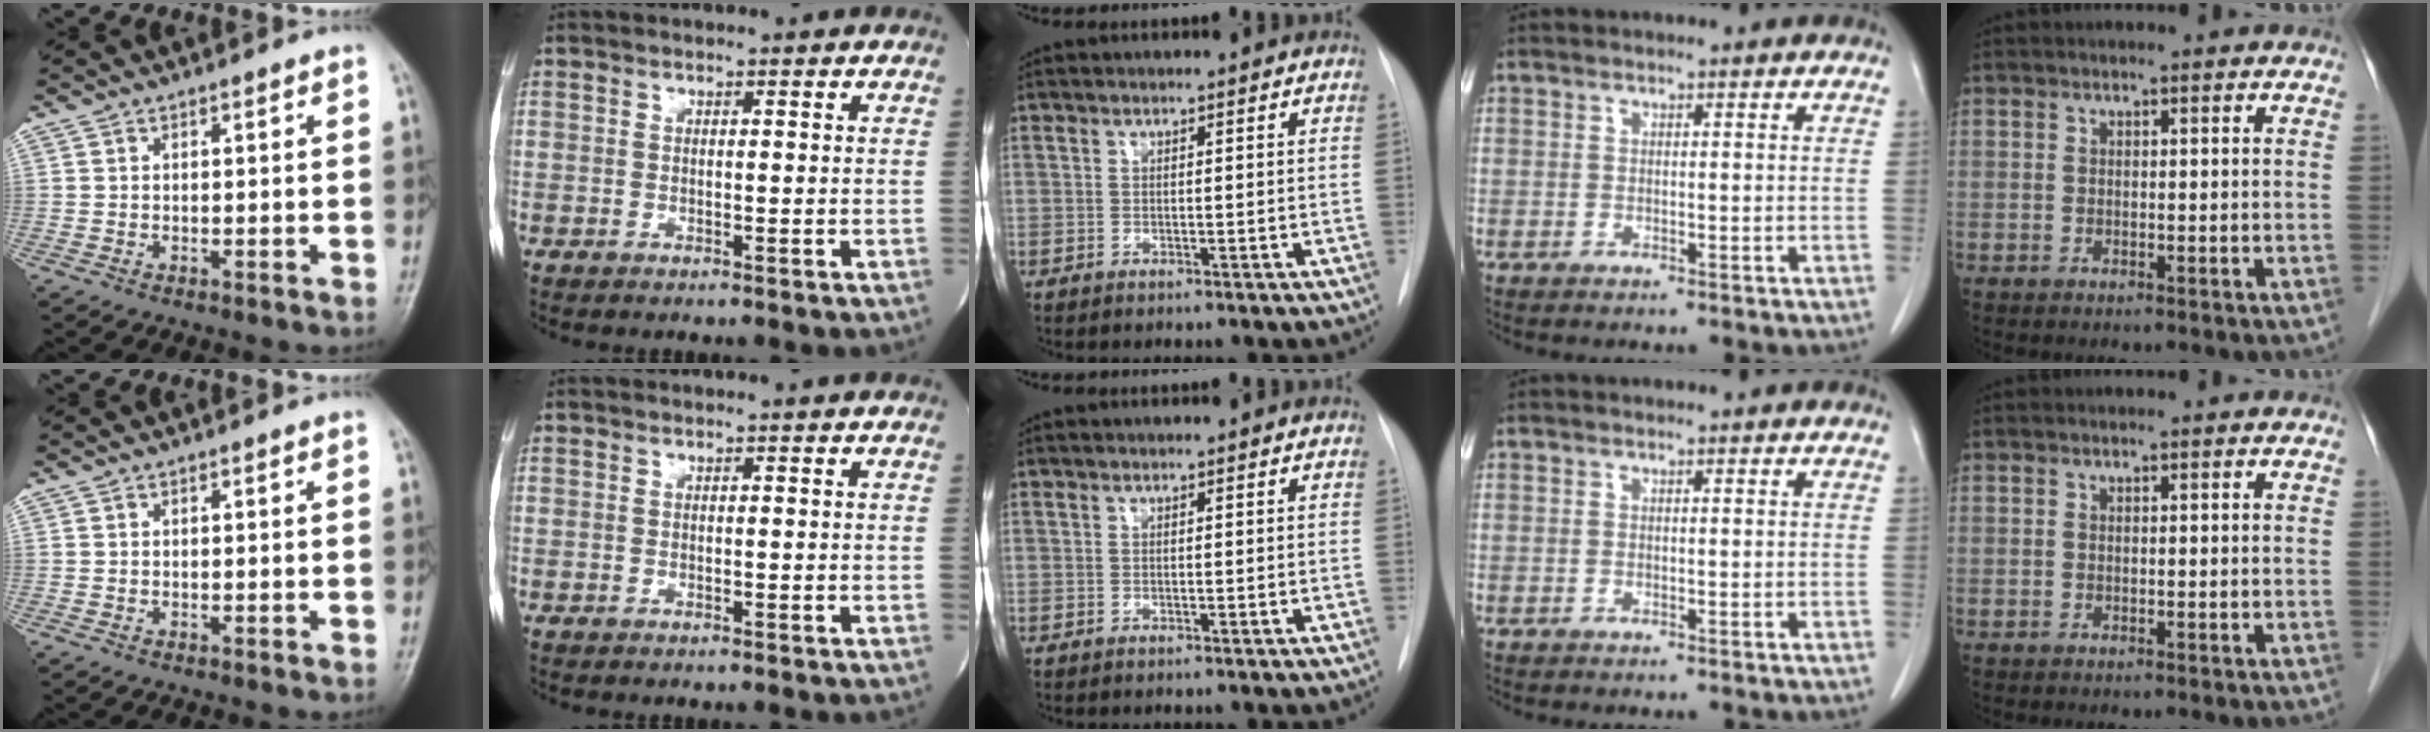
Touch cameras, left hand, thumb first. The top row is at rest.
{}